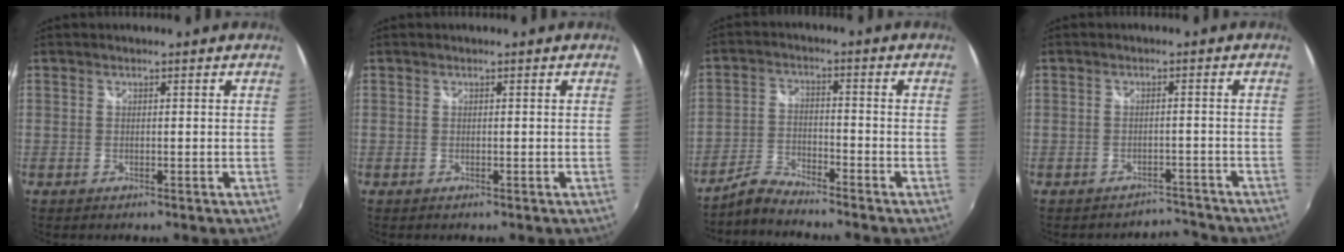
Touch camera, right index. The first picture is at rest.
{"total": 0.0}
{"total": 4.7, "force": [-4.6, 0.4, 0.9], "torque": [-0.029, 0.004, -0.095]}
{"total": 3.8, "force": [-3.6, 1.1, -0.6], "torque": [0.014, 0.012, -0.048]}